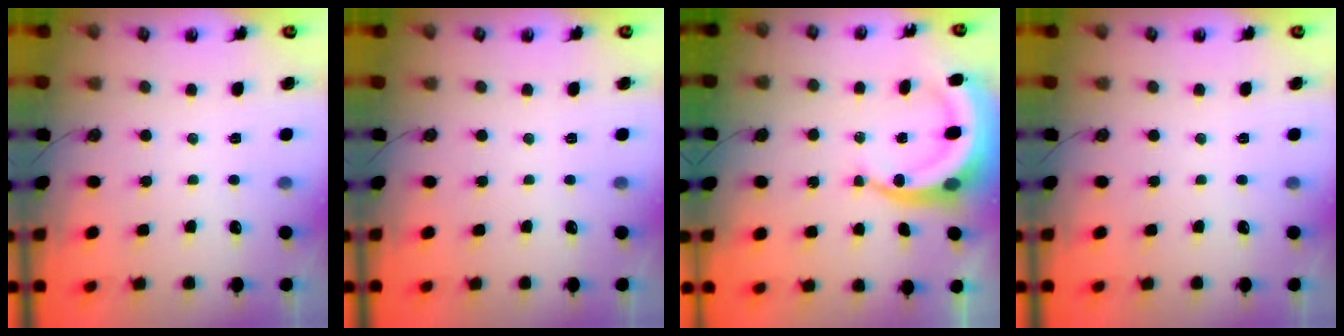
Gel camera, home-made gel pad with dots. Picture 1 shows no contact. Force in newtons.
{"total": 0.0}
{"total": 9.1, "press": 9.0, "slide": 1.2}
{"total": 0.0}